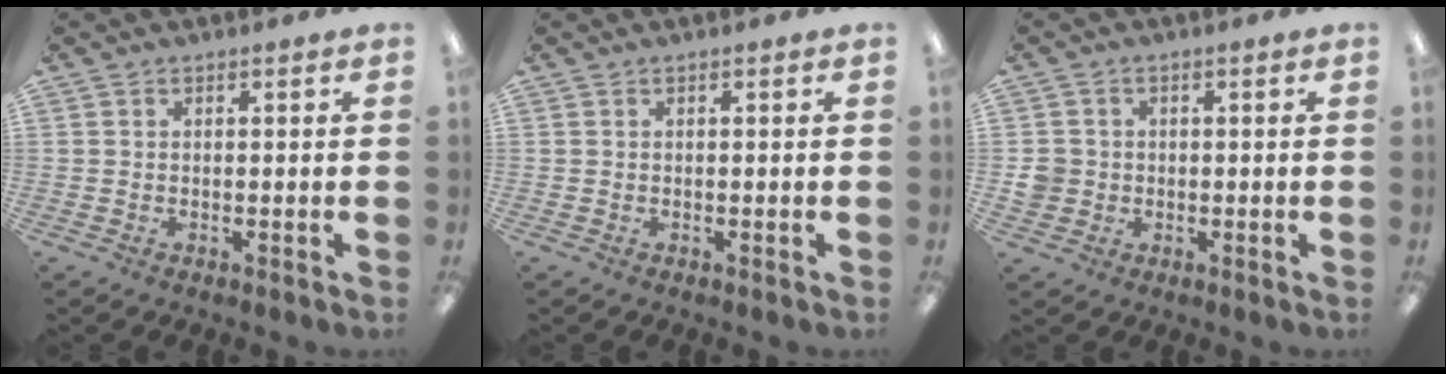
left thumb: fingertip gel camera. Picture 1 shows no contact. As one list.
[{"total": 0.0}, {"total": 4.0, "force": [-0.2, 3.9, 0.8], "torque": [-0.010, 0.007, -0.004]}]